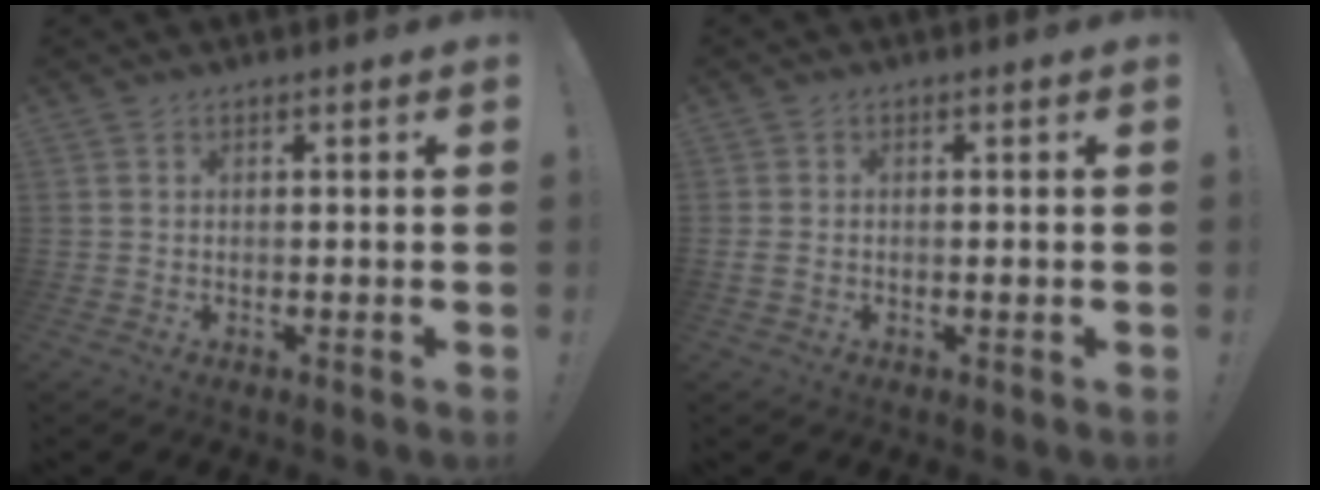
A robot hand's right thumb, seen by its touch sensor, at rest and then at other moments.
{"total": 2.2, "force": [-0.4, 1.2, 1.7], "torque": [-0.028, 0.005, -0.004]}